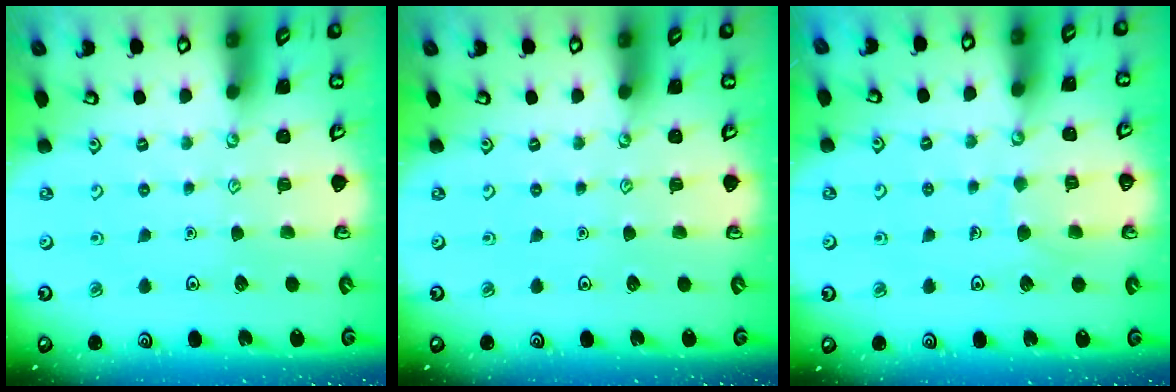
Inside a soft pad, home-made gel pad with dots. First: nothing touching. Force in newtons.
{"total": 0.0}
{"total": 5.8, "press": 5.8, "slide": 0.6}